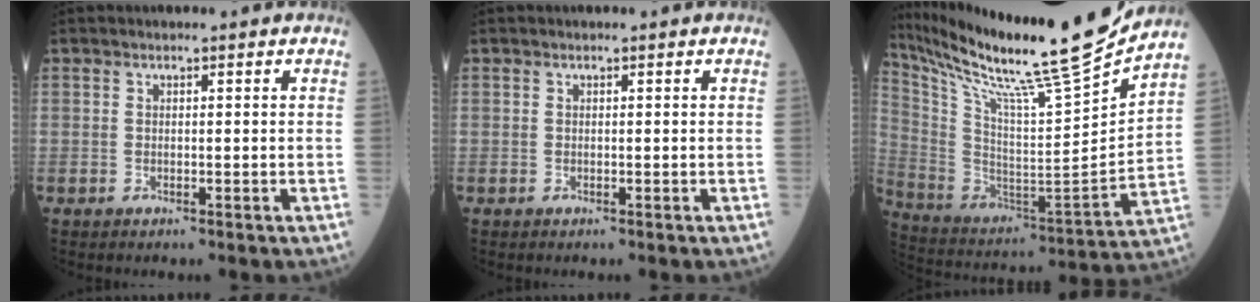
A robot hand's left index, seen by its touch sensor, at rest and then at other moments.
{"total": 0.0}
{"total": 25.1, "force": [21.9, -2.1, 12.1], "torque": [-0.236, -0.072, 0.360]}